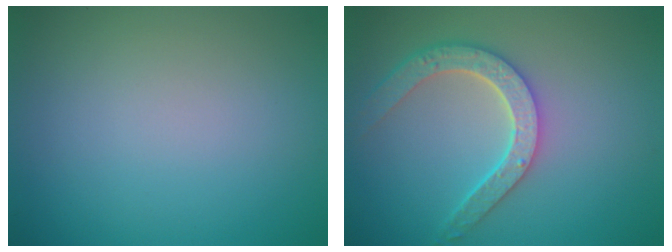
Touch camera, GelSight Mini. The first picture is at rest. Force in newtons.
{"total": 4.6, "press": 3.8, "slide": 2.7}